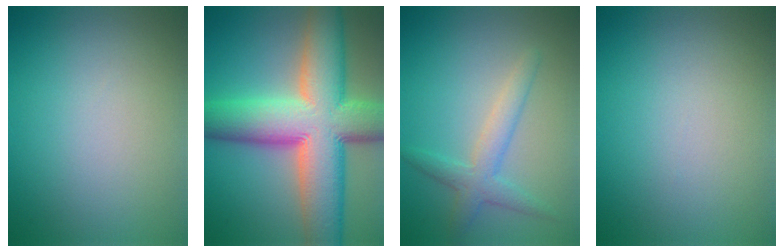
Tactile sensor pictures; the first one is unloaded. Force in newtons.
{"total": 14.4, "press": 14.4, "slide": 0.9}
{"total": 3.0, "press": 3.0, "slide": 0.1}
{"total": 0.0}